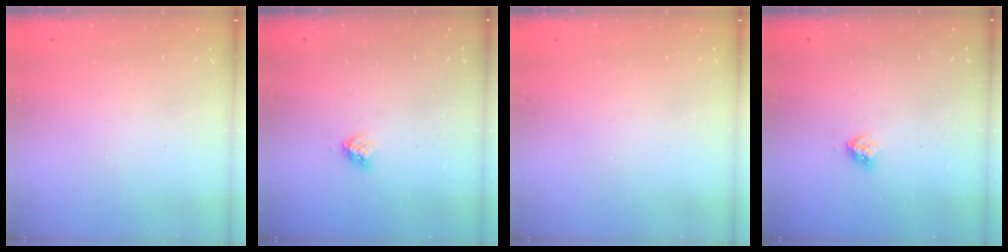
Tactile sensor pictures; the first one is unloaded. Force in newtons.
{"total": 3.0, "press": 3.0, "slide": 0.2}
{"total": 0.0}
{"total": 3.0, "press": 3.0, "slide": 0.2}